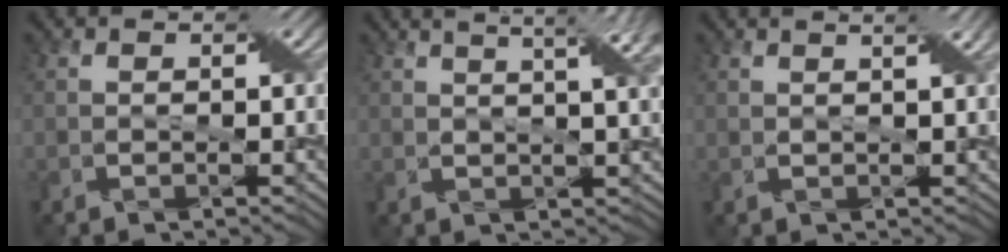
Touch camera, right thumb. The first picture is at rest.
{"total": 9.7, "force": [5.3, 2.8, 7.6], "torque": [-0.090, 0.043, 0.051]}
{"total": 3.2, "force": [2.1, 0.6, 2.4], "torque": [-0.032, 0.006, 0.024]}